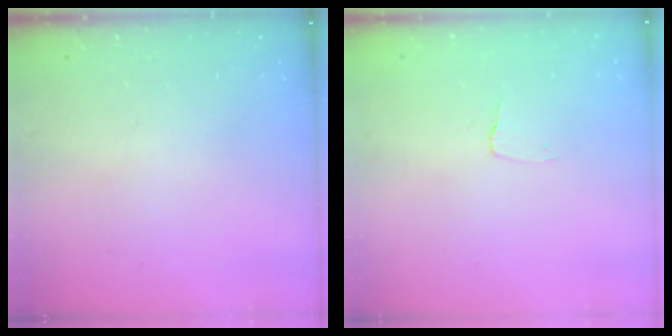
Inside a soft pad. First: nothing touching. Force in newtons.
{"total": 2.6, "press": 2.6, "slide": 0.2}